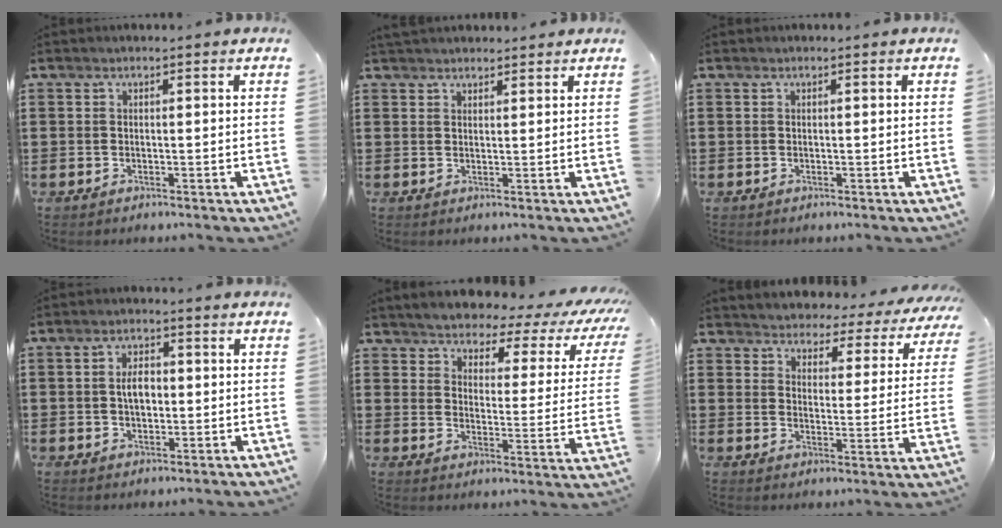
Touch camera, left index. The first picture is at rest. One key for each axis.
{"total": 2.1, "fx": 2.0, "fy": 0.4, "fz": 0.2, "tx": -0.009, "ty": 0.001, "tz": 0.039}
{"total": 0.0}
{"total": 3.6, "fx": 0.2, "fy": 2.0, "fz": 3.0, "tx": -0.052, "ty": 0.006, "tz": 0.000}
{"total": 3.5, "fx": 3.3, "fy": 0.5, "fz": 0.9, "tx": -0.043, "ty": -0.031, "tz": 0.047}
{"total": 3.2, "fx": 3.2, "fy": 0.3, "fz": -0.5, "tx": -0.018, "ty": -0.032, "tz": 0.048}